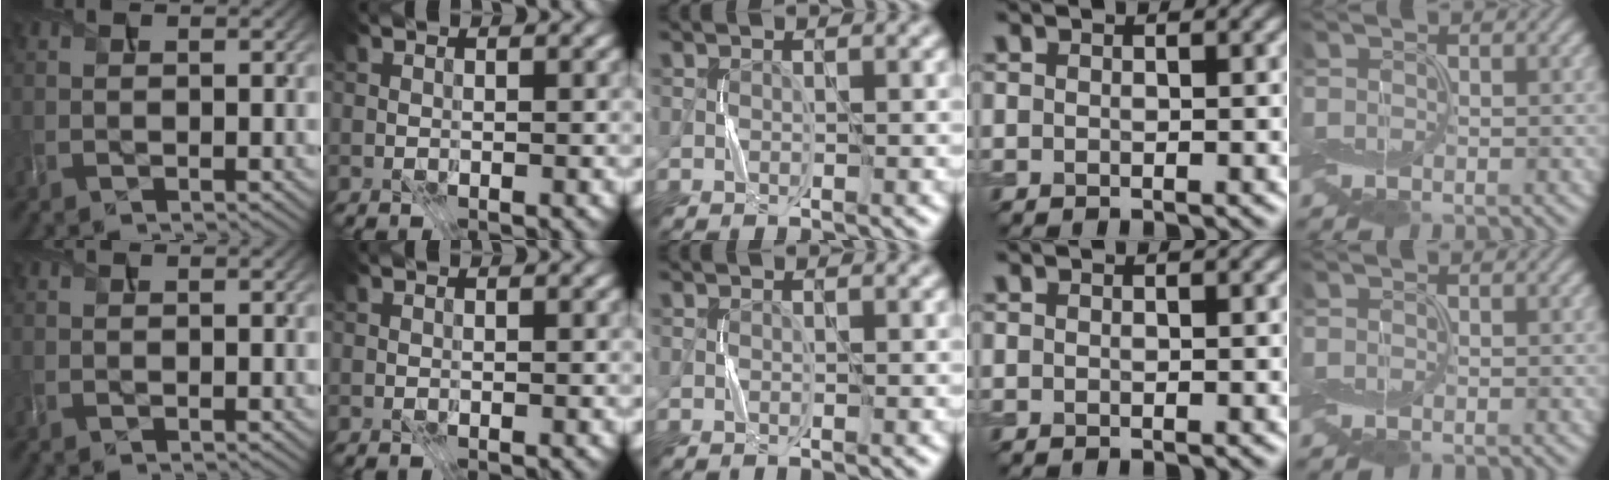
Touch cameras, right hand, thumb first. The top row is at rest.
{}